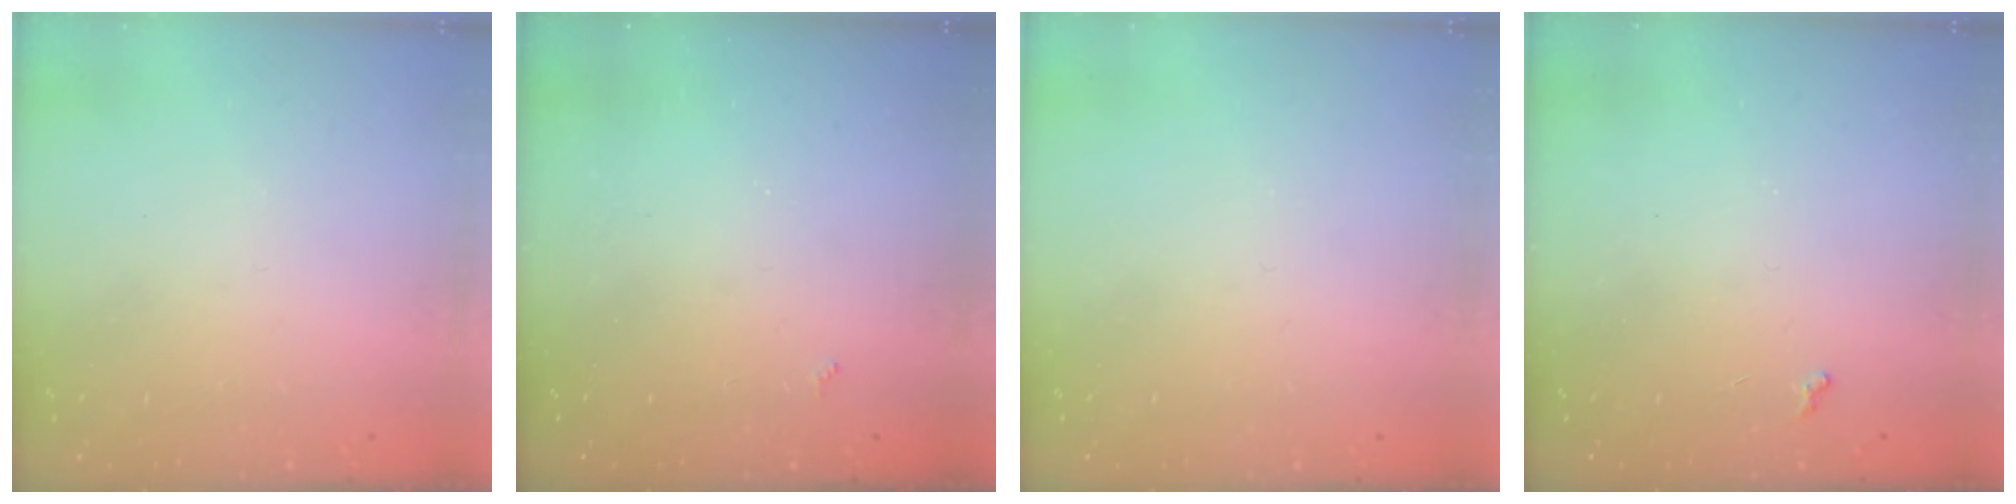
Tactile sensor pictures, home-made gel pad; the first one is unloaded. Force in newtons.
{"total": 2.0, "press": 1.9, "slide": 0.5}
{"total": 0.0}
{"total": 3.5, "press": 3.5, "slide": 0.5}